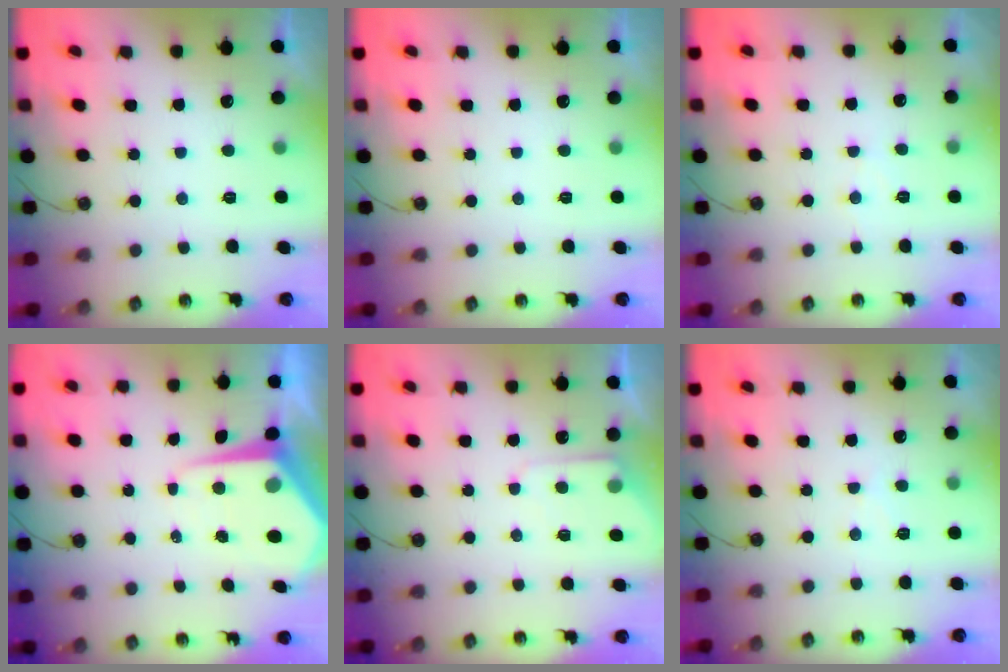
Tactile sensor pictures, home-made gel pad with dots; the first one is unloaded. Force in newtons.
{"total": 0.0}
{"total": 4.0, "press": 3.9, "slide": 0.6}
{"total": 8.5, "press": 8.5, "slide": 0.7}
{"total": 4.5, "press": 4.4, "slide": 0.6}
{"total": 6.1, "press": 6.0, "slide": 1.0}